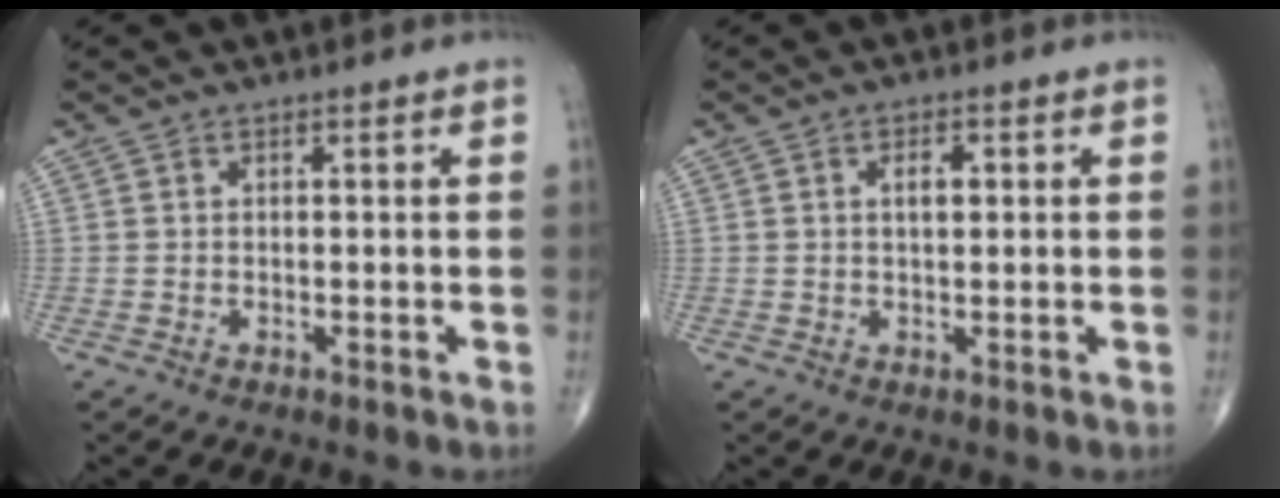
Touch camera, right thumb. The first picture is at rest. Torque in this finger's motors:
{"motor_torque": [0.37, 0.67, 0.26, -0.12, 0.01]}